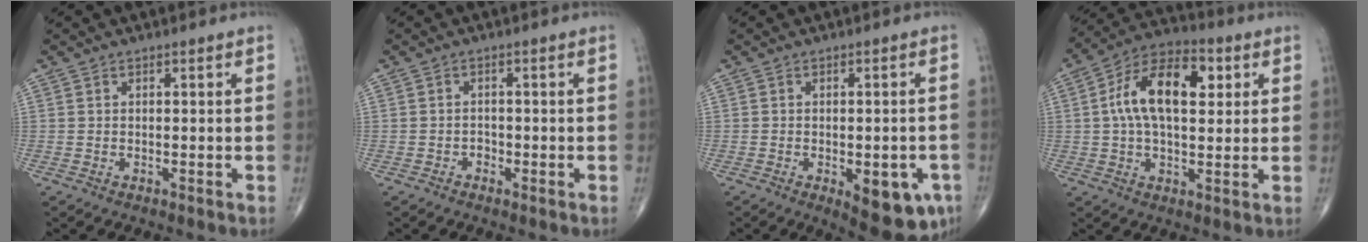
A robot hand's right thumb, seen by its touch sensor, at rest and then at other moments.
{"total": 1.3, "force": [-0.8, 1.0, 0.2], "torque": [0.005, 0.006, -0.017]}
{"total": 11.0, "force": [-4.4, 4.8, 8.9], "torque": [-0.088, 0.008, -0.045]}
{"total": 15.1, "force": [3.2, 8.2, 12.3], "torque": [-0.203, 0.024, 0.048]}